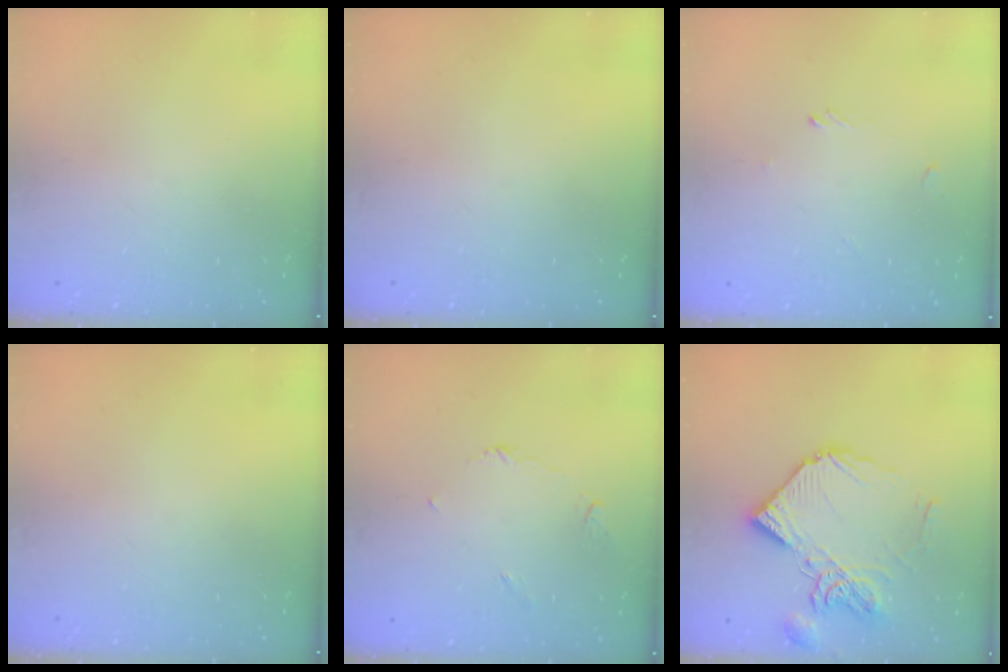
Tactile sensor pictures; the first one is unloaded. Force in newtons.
{"total": 0.0}
{"total": 0.0}
{"total": 0.0}
{"total": 2.9, "press": 2.9, "slide": 0.3}
{"total": 15.1, "press": 15.0, "slide": 1.3}